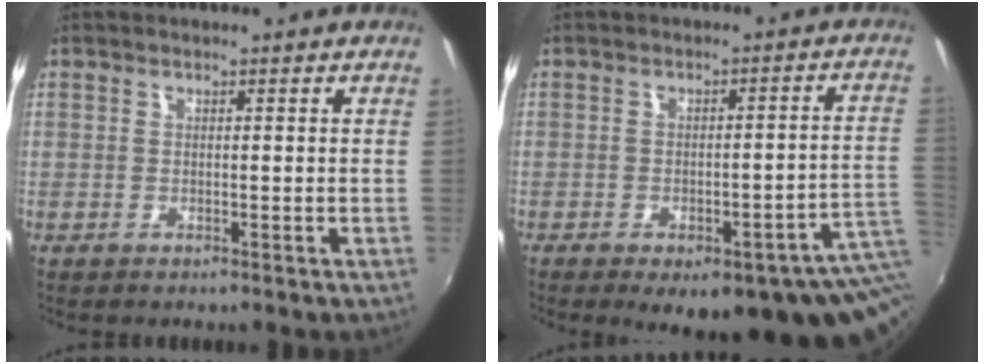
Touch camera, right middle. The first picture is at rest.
{"total": 17.4, "force": [-7.9, 5.6, 14.4], "torque": [-0.161, -0.020, -0.079]}